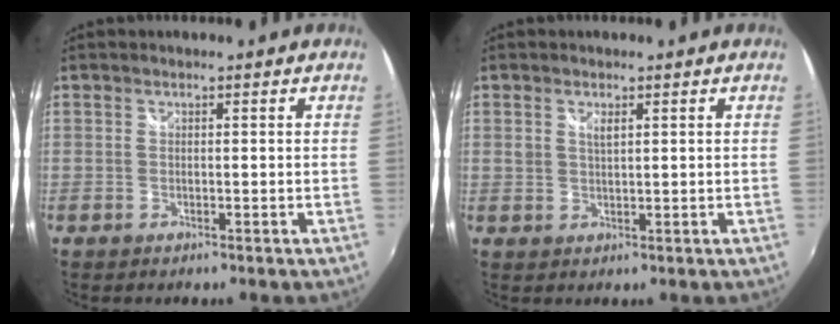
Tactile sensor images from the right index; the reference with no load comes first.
{"total": 1.8, "force": [0.9, 0.8, 1.3], "torque": [-0.024, -0.001, 0.015]}